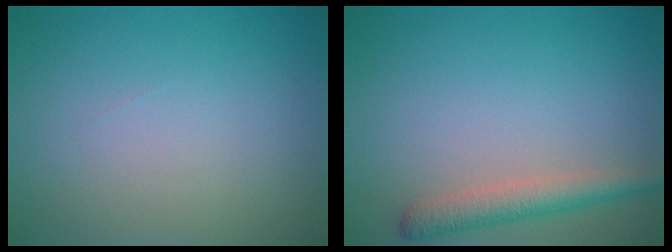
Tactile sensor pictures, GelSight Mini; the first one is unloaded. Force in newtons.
{"total": 3.0, "press": 3.0, "slide": 0.2}